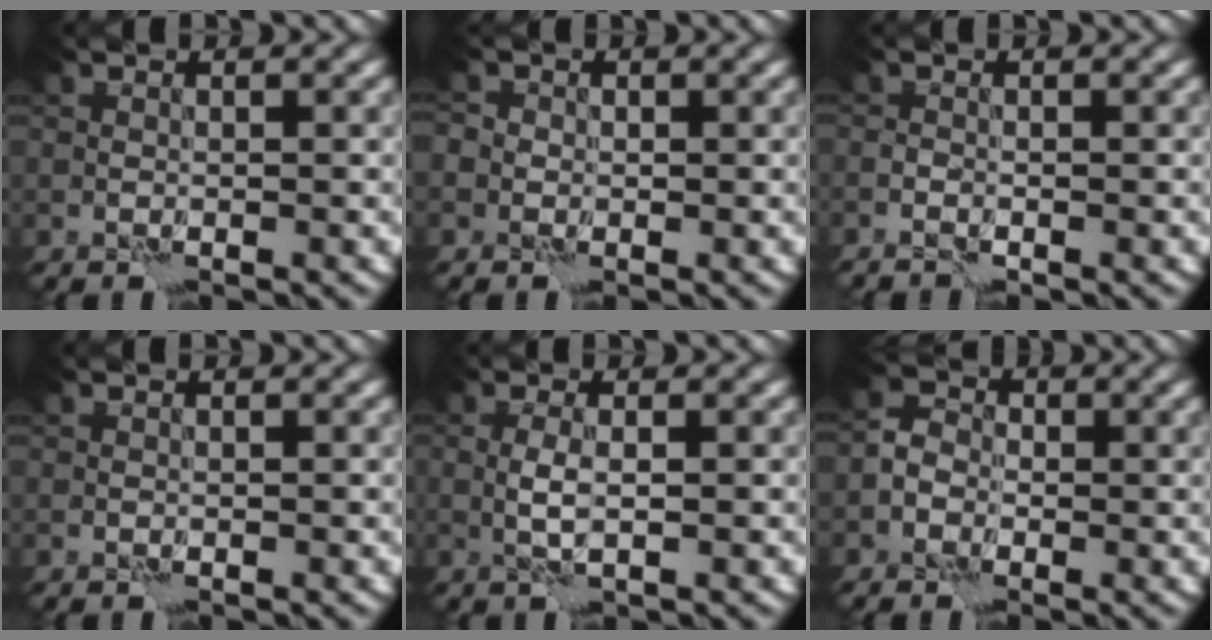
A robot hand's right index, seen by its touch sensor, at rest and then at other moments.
{"total": 1.6, "force": [0.2, 1.6, 0.3], "torque": [0.011, 0.011, -0.016]}
{"total": 0.6, "force": [-0.5, 0.2, 0.4], "torque": [-0.012, -0.002, -0.012]}
{"total": 0.0}
{"total": 1.8, "force": [0.1, 0.5, 1.7], "torque": [-0.040, 0.000, 0.002]}
{"total": 1.9, "force": [-0.9, 1.6, 0.6], "torque": [0.000, 0.010, -0.026]}